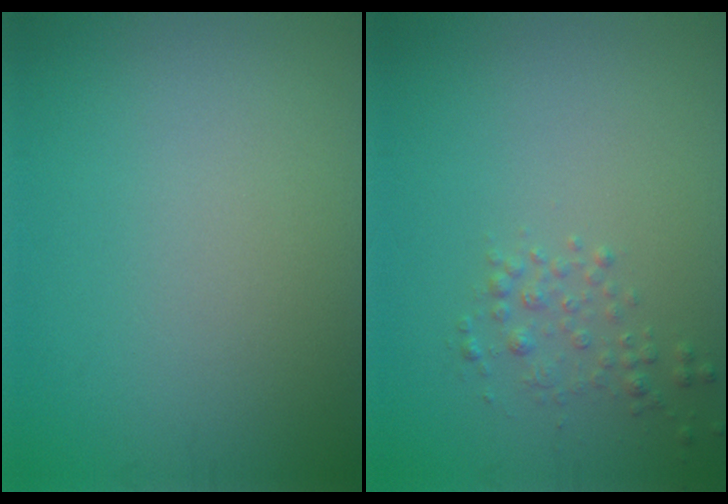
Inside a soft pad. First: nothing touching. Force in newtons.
{"total": 1.4, "press": 1.4, "slide": 0.0}